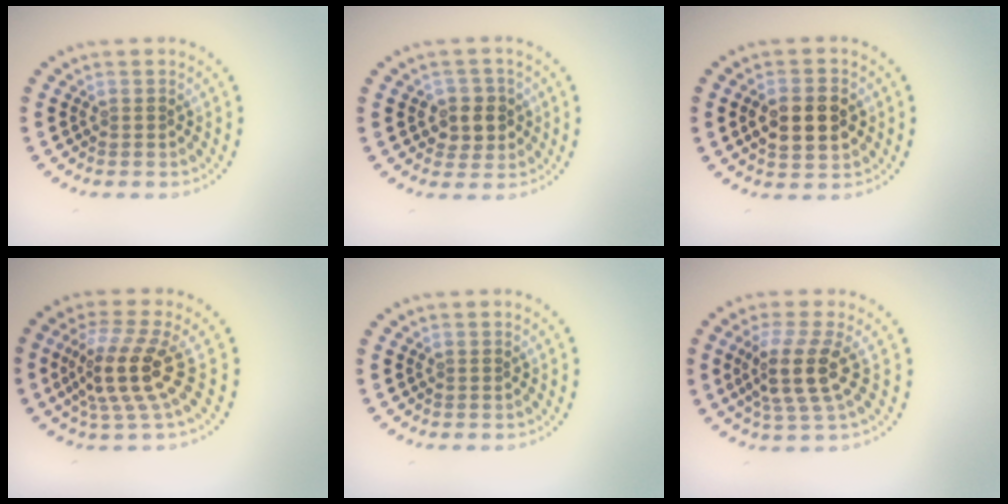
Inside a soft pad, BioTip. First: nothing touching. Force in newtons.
{"total": 2.8, "press": 2.6, "slide": 0.8}
{"total": 4.5, "press": 4.5, "slide": 0.3}
{"total": 4.7, "press": 3.8, "slide": 2.8}
{"total": 0.0}
{"total": 4.2, "press": 3.3, "slide": 2.6}